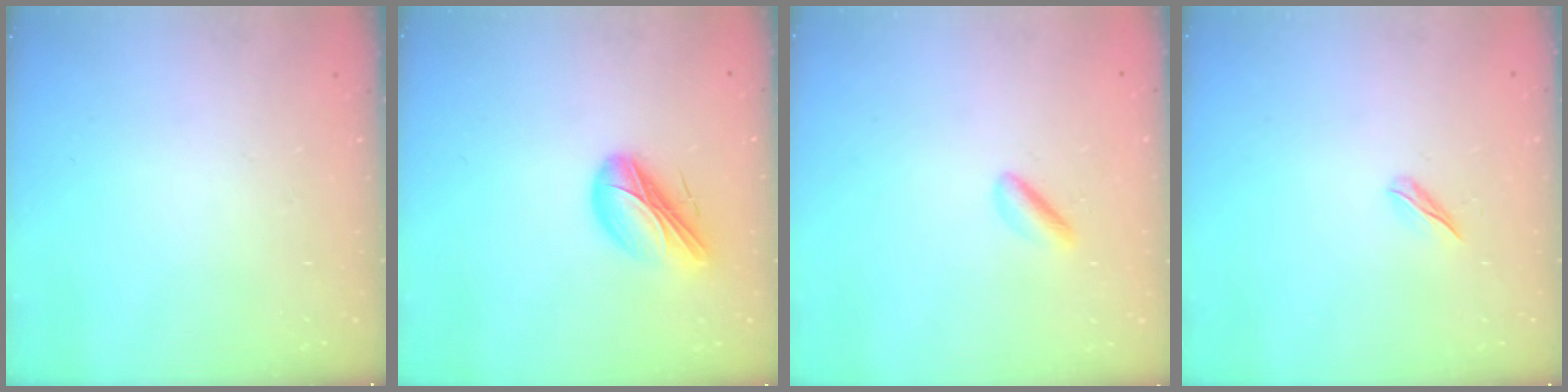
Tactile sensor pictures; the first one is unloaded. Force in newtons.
{"total": 11.9, "press": 11.3, "slide": 3.6}
{"total": 2.1, "press": 2.0, "slide": 0.7}
{"total": 3.4, "press": 3.3, "slide": 0.8}